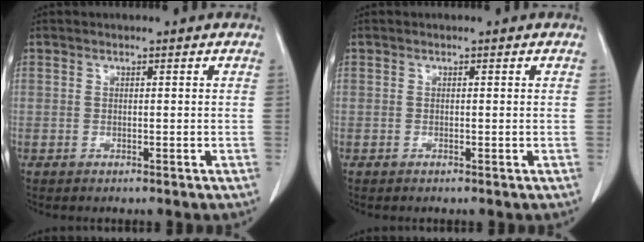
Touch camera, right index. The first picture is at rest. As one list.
[{"total": 0.0}]